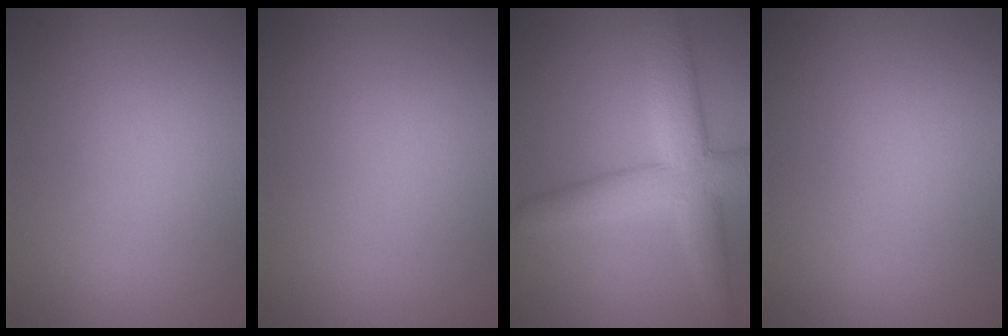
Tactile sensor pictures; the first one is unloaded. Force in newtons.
{"total": 0.0}
{"total": 6.5, "press": 6.4, "slide": 0.4}
{"total": 0.0}